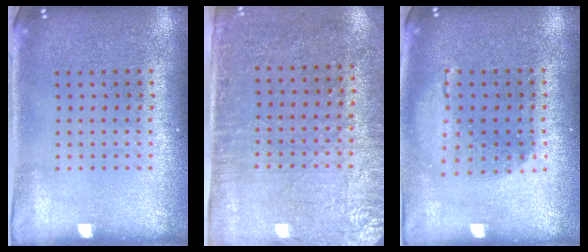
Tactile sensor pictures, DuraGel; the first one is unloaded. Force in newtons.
{"total": 2.8, "press": 2.4, "slide": 1.4}
{"total": 1.2, "press": 1.2, "slide": 0.3}